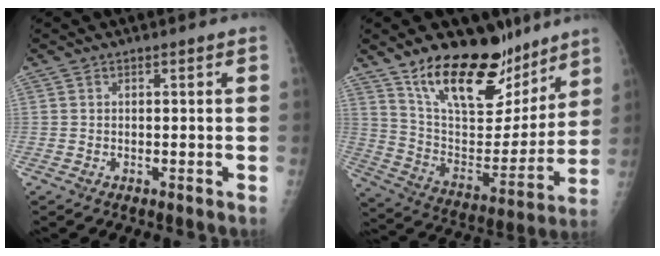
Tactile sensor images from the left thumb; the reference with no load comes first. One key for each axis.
{"total": 22.6, "fx": 16.0, "fy": 10.3, "fz": 12.3, "tx": -0.146, "ty": -0.089, "tz": 0.271}